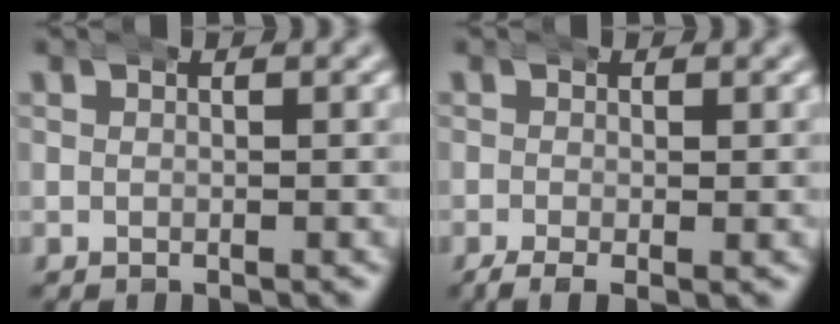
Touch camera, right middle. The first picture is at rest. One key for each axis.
{"total": 2.1, "fx": -1.4, "fy": 0.6, "fz": 1.5, "tx": -0.029, "ty": -0.008, "tz": -0.020}